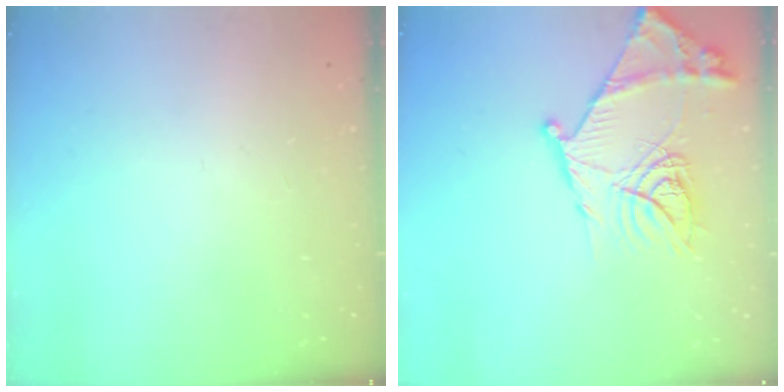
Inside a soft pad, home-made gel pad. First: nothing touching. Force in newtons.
{"total": 18.9, "press": 18.8, "slide": 1.8}